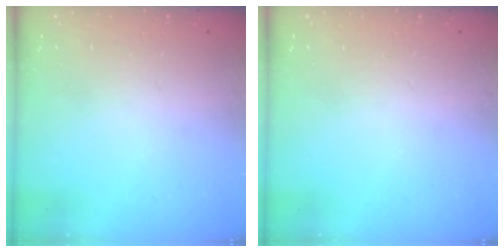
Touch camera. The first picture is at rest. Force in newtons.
{"total": 0.0}